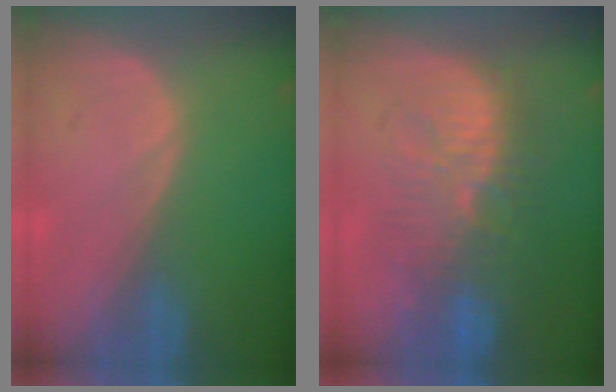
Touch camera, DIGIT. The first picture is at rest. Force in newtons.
{"total": 10.4, "press": 9.6, "slide": 3.8}